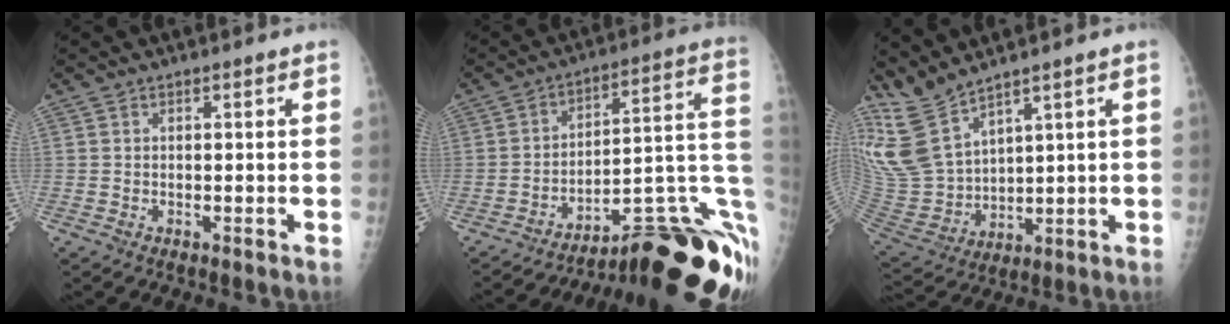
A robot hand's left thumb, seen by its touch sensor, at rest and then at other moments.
{"total": 24.4, "force": [-13.2, 6.1, 19.5], "torque": [-0.142, 0.090, -0.176]}
{"total": 11.6, "force": [9.5, 4.0, 5.4], "torque": [-0.103, -0.051, 0.220]}